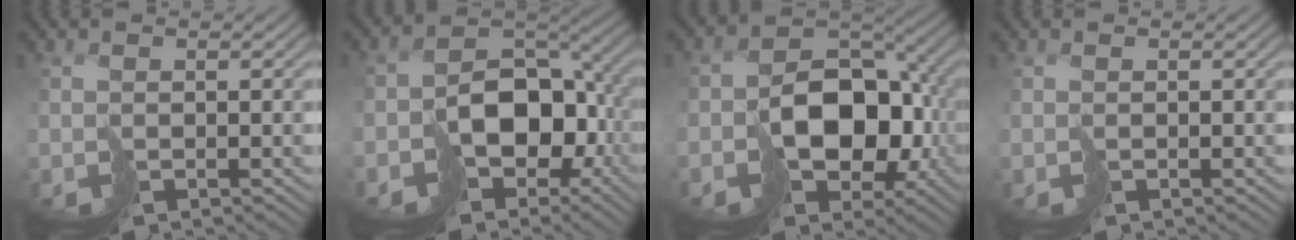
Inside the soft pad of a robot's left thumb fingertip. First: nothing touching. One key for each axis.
{"total": 10.6, "fx": -3.8, "fy": 7.6, "fz": 6.4, "tx": -0.080, "ty": -0.022, "tz": -0.066}
{"total": 11.0, "fx": -2.4, "fy": 8.0, "fz": 7.2, "tx": -0.094, "ty": -0.015, "tz": -0.037}
{"total": 0.0}